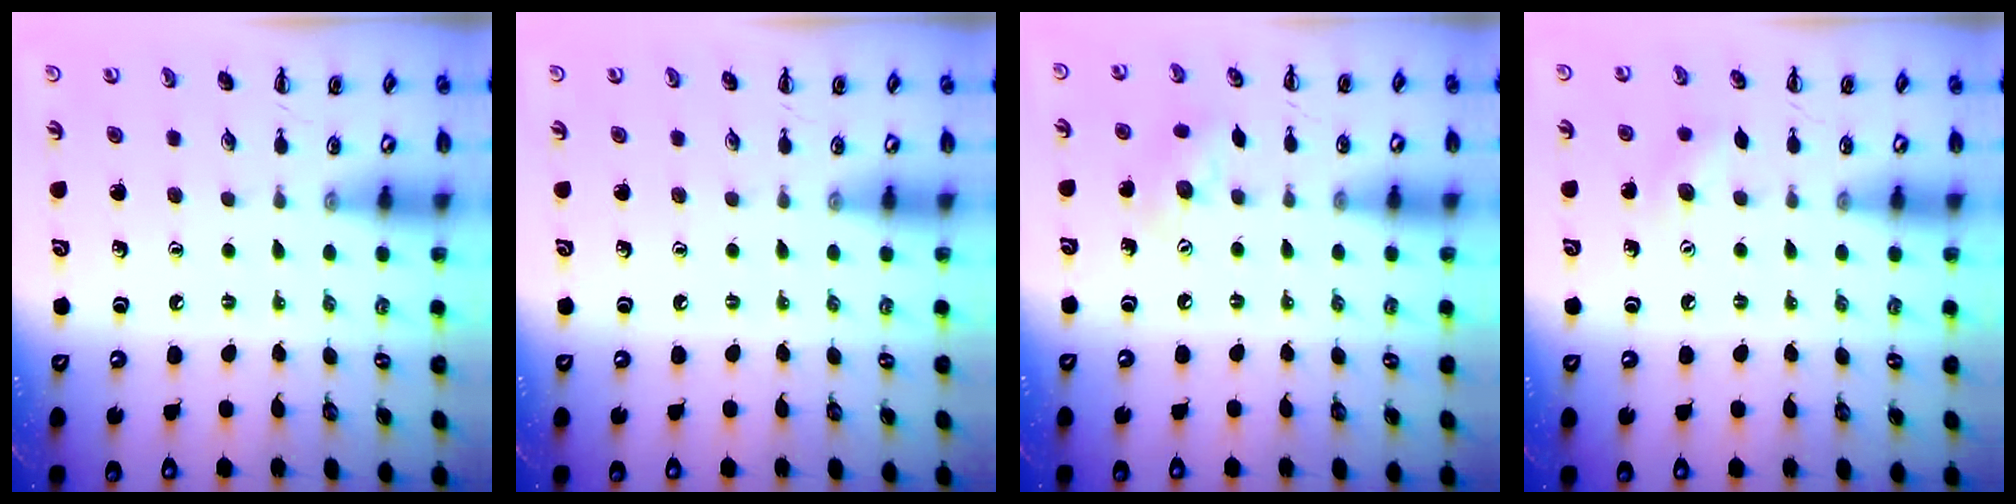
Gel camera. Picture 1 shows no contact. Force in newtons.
{"total": 0.0}
{"total": 7.9, "press": 7.8, "slide": 1.0}
{"total": 6.5, "press": 6.3, "slide": 1.6}